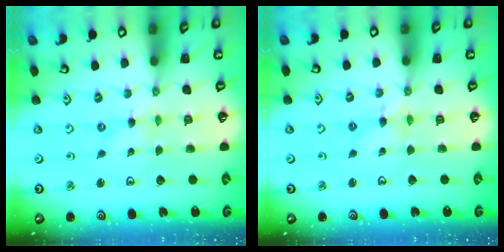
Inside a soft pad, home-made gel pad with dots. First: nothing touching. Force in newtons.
{"total": 2.7, "press": 2.7, "slide": 0.2}